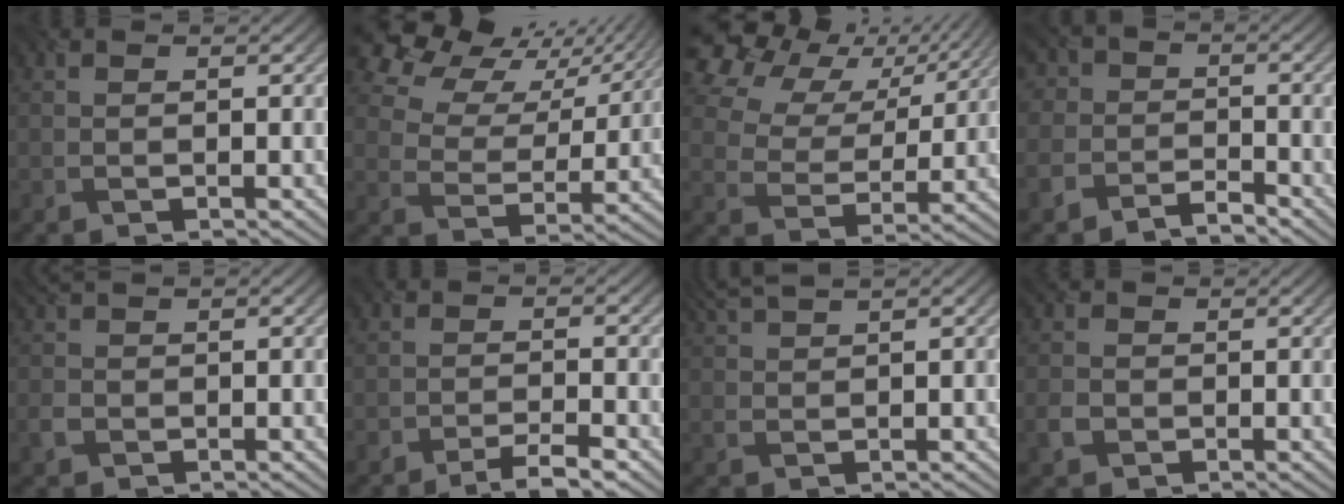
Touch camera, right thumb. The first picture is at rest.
{"total": 11.7, "force": [8.1, 6.2, 5.7], "torque": [-0.132, 0.008, 0.126]}
{"total": 14.7, "force": [9.0, 8.9, 7.4], "torque": [-0.187, 0.030, 0.169]}
{"total": 4.2, "force": [-3.1, 2.6, 1.0], "torque": [-0.022, -0.002, -0.075]}
{"total": 1.3, "force": [0.5, 1.1, 0.5], "torque": [-0.023, -0.004, 0.008]}
{"total": 2.6, "force": [-2.2, 0.2, 1.5], "torque": [-0.027, 0.004, -0.043]}
{"total": 3.5, "force": [2.7, 0.3, 2.2], "torque": [-0.061, 0.015, 0.058]}
{"total": 2.1, "force": [-0.4, 2.0, 0.6], "torque": [-0.023, -0.004, -0.015]}